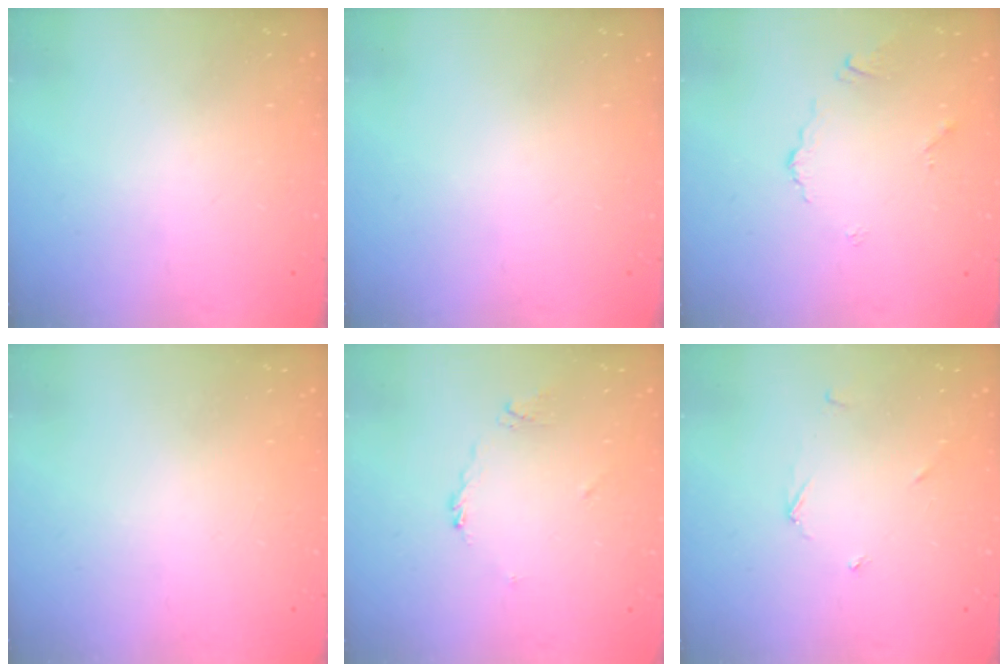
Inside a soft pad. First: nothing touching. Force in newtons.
{"total": 0.0}
{"total": 2.8, "press": 2.8, "slide": 0.6}
{"total": 2.0, "press": 2.0, "slide": 0.1}
{"total": 3.6, "press": 3.5, "slide": 0.6}
{"total": 2.5, "press": 2.5, "slide": 0.2}